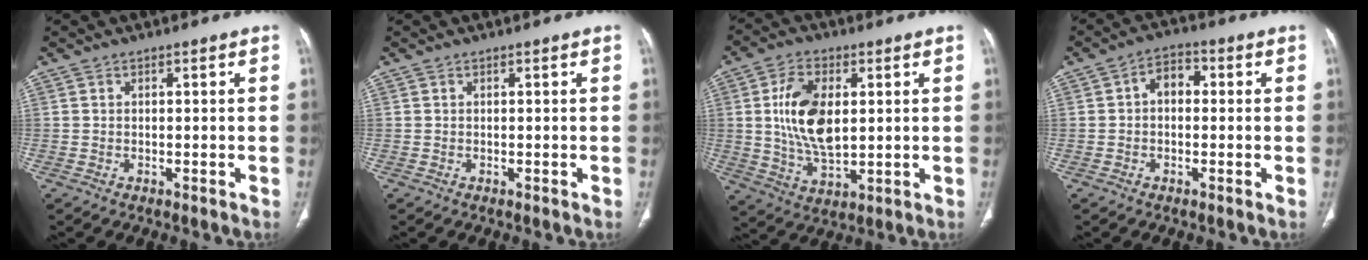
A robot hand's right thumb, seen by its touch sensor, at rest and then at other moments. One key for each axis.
{"total": 0.0}
{"total": 12.8, "fx": 1.9, "fy": 7.2, "fz": 10.4, "tx": -0.187, "ty": -0.010, "tz": 0.040}
{"total": 4.8, "fx": 0.2, "fy": 3.4, "fz": 3.4, "tx": -0.037, "ty": 0.018, "tz": -0.009}